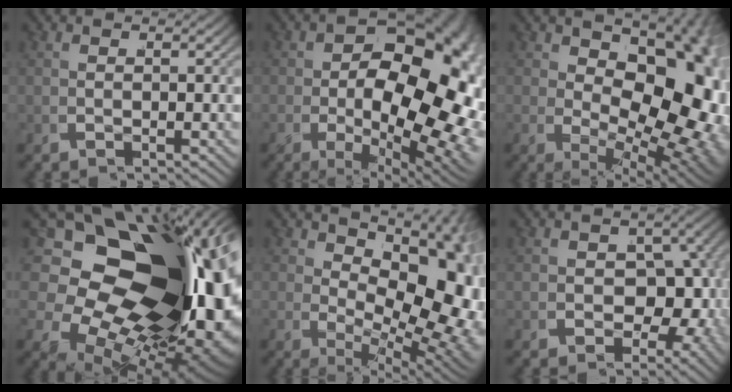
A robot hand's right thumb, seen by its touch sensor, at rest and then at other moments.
{"total": 19.5, "force": [-1.2, 11.9, 15.4], "torque": [-0.219, -0.048, 0.004]}
{"total": 14.5, "force": [0.0, 8.6, 11.7], "torque": [-0.182, -0.064, 0.040]}
{"total": 28.7, "force": [0.2, 17.8, 22.6], "torque": [-0.370, -0.057, 0.037]}
{"total": 11.8, "force": [0.6, 6.5, 9.9], "torque": [-0.148, -0.042, 0.038]}
{"total": 5.6, "force": [-0.2, 4.6, 3.2], "torque": [-0.066, -0.028, 0.012]}